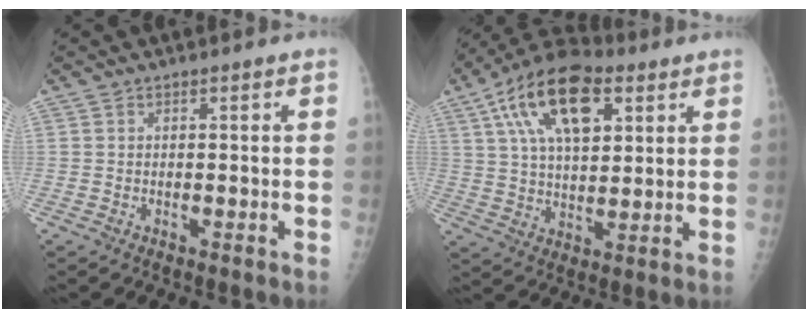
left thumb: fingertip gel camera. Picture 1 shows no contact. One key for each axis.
{"total": 18.2, "fx": 7.6, "fy": 9.4, "fz": 13.7, "tx": -0.217, "ty": -0.003, "tz": 0.129}